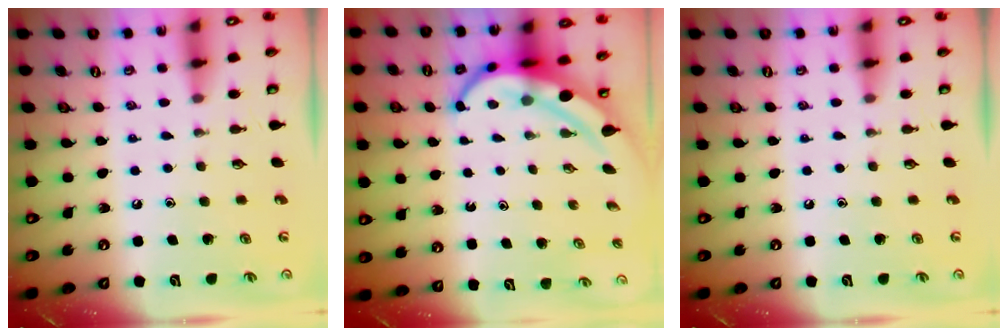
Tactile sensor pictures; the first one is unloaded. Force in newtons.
{"total": 7.0, "press": 6.9, "slide": 1.1}
{"total": 0.0}